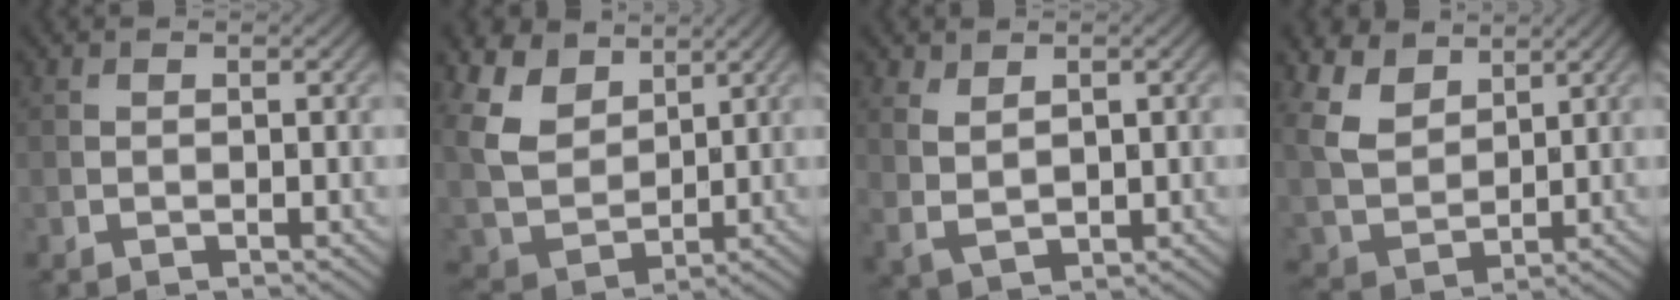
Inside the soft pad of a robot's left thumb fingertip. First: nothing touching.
{"total": 9.2, "force": [4.6, 6.0, 5.2], "torque": [-0.148, 0.004, 0.085]}
{"total": 3.2, "force": [1.6, 1.9, 2.1], "torque": [-0.051, -0.006, 0.039]}
{"total": 7.4, "force": [4.4, 4.4, 4.0], "torque": [-0.116, -0.001, 0.088]}